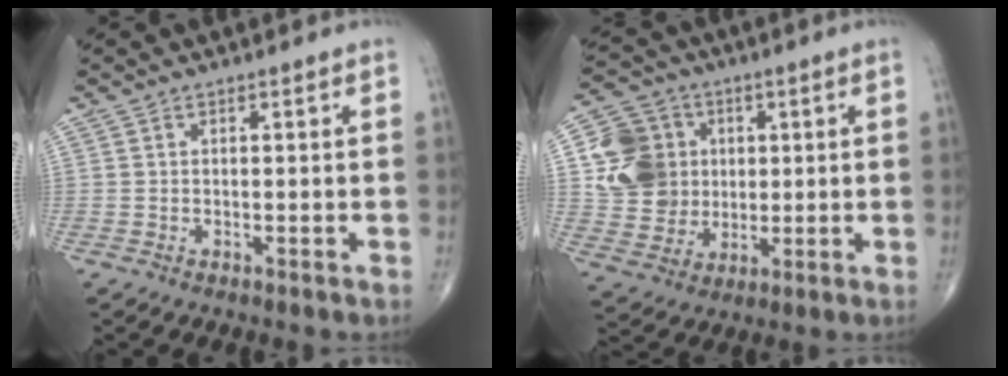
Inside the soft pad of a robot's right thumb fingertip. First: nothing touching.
{"total": 13.4, "force": [2.1, 11.9, 5.7], "torque": [-0.079, 0.003, 0.043]}